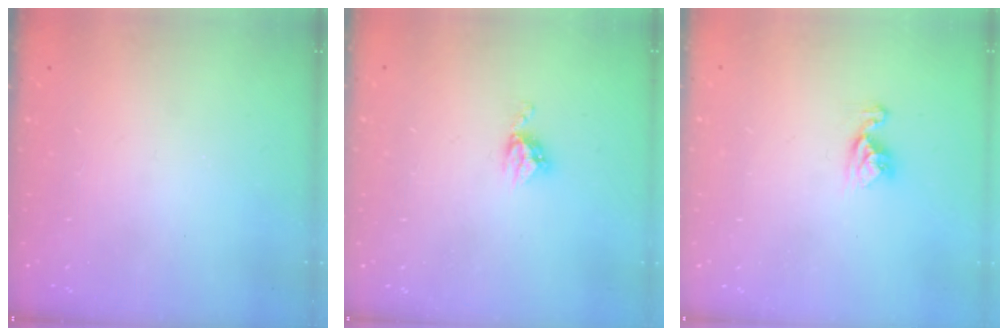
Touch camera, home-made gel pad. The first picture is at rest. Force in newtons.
{"total": 4.9, "press": 4.8, "slide": 0.2}
{"total": 6.9, "press": 6.9, "slide": 0.7}